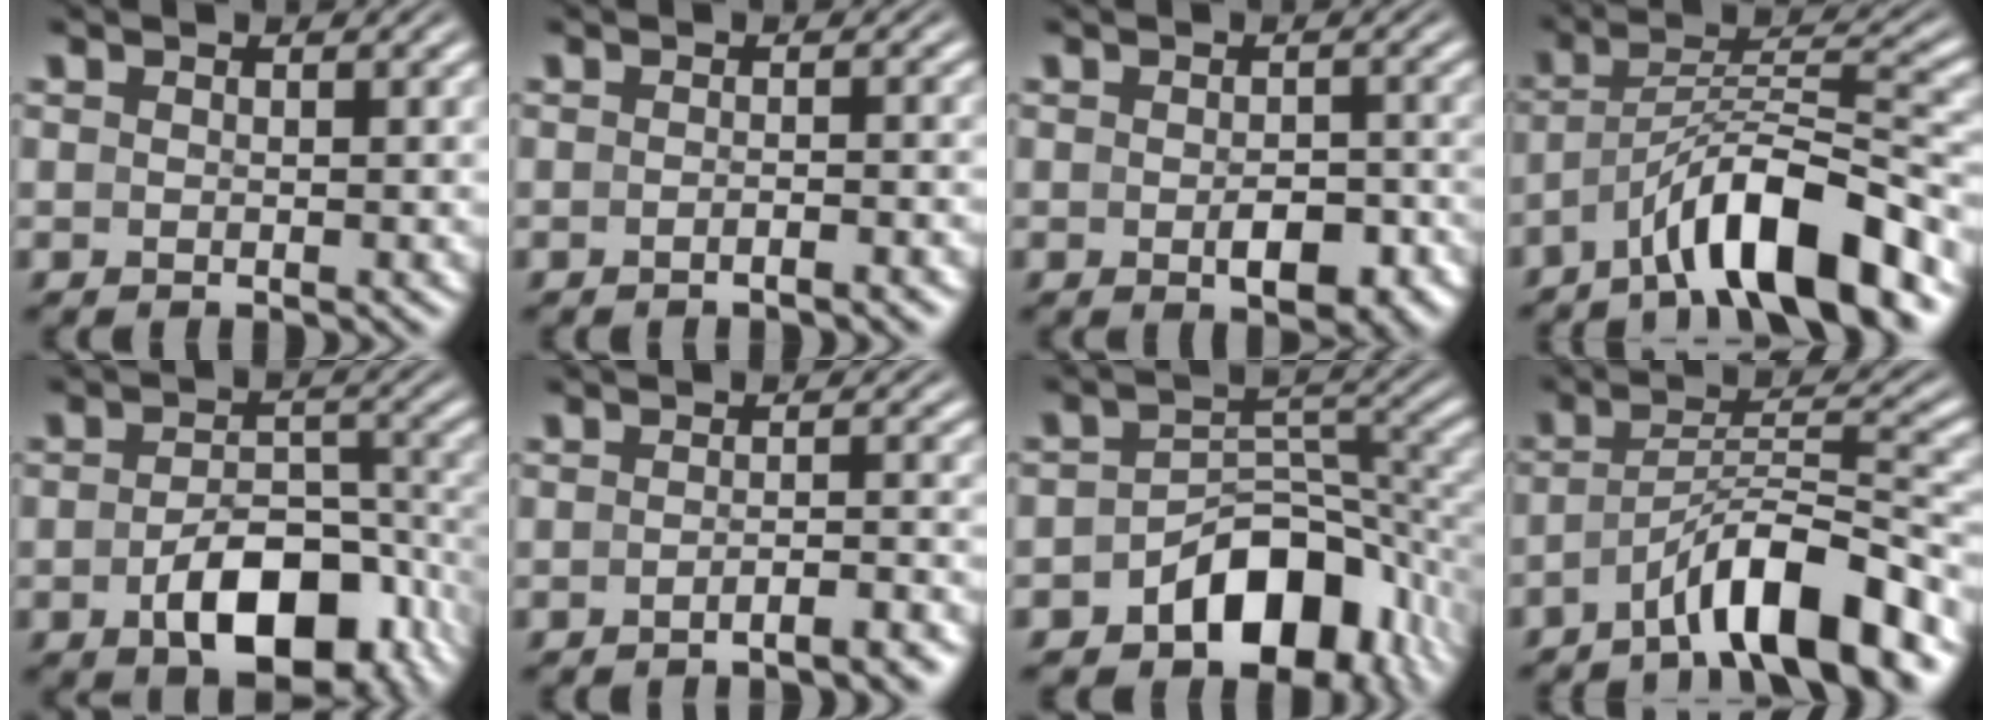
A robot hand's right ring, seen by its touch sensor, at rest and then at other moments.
{"total": 1.4, "force": [-1.2, -0.4, 0.5], "torque": [-0.008, 0.007, -0.025]}
{"total": 3.6, "force": [-1.7, 1.7, 2.7], "torque": [-0.031, -0.011, -0.024]}
{"total": 7.3, "force": [-3.5, 2.7, 5.8], "torque": [-0.100, -0.010, -0.049]}
{"total": 8.1, "force": [-4.3, 3.9, 5.7], "torque": [-0.074, -0.016, -0.058]}
{"total": 2.5, "force": [-2.3, -0.3, 1.1], "torque": [-0.012, 0.003, -0.041]}
{"total": 9.9, "force": [-5.5, 5.9, 5.6], "torque": [-0.092, -0.025, -0.075]}
{"total": 7.2, "force": [-4.0, 2.3, 5.5], "torque": [-0.087, -0.010, -0.057]}